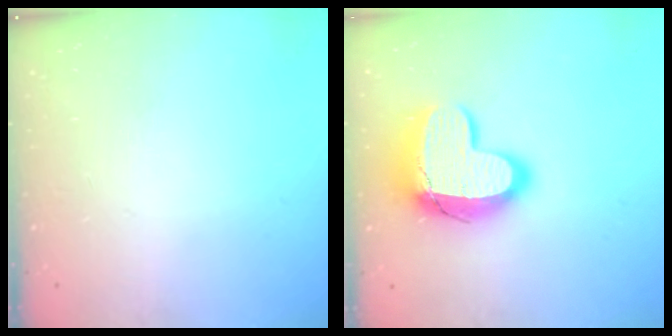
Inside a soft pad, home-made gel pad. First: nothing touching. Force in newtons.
{"total": 15.8, "press": 15.7, "slide": 1.0}